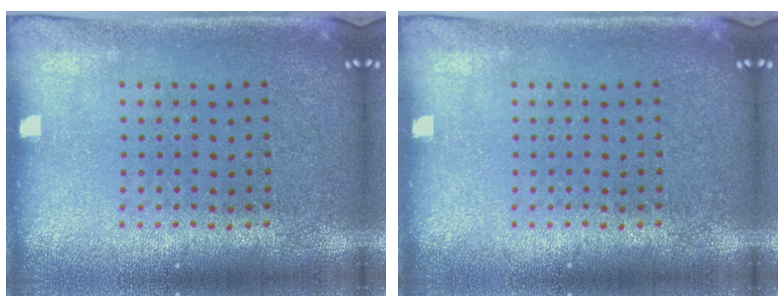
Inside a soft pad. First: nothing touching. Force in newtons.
{"total": 0.0}